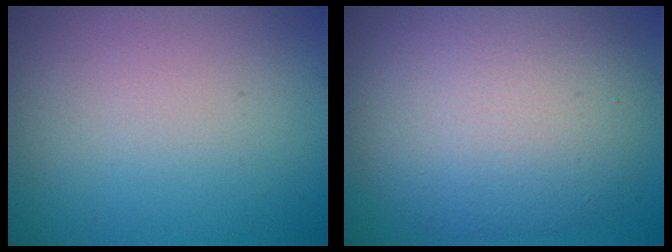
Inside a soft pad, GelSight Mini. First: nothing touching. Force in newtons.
{"total": 9.6, "press": 9.6, "slide": 0.4}